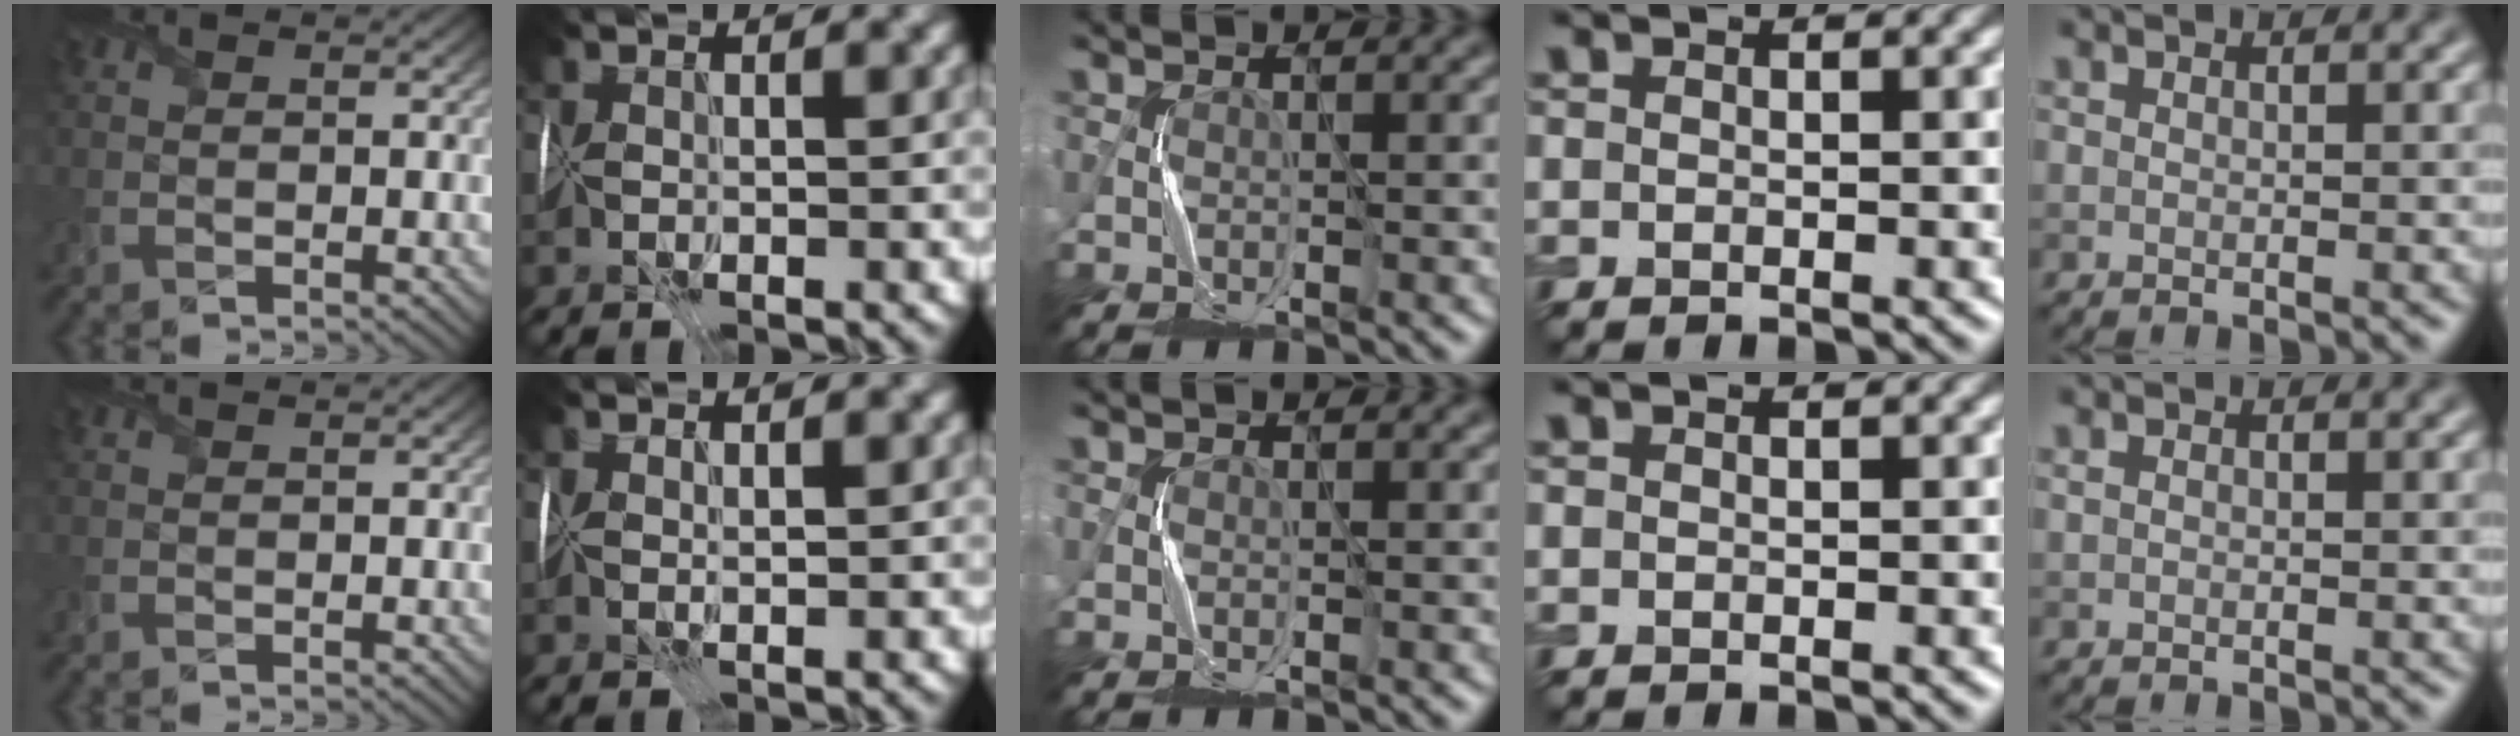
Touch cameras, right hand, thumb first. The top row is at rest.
{"index": {"total": 1.4, "force": [1.2, -0.7, -0.4], "torque": [0.007, 0.008, 0.028]}}